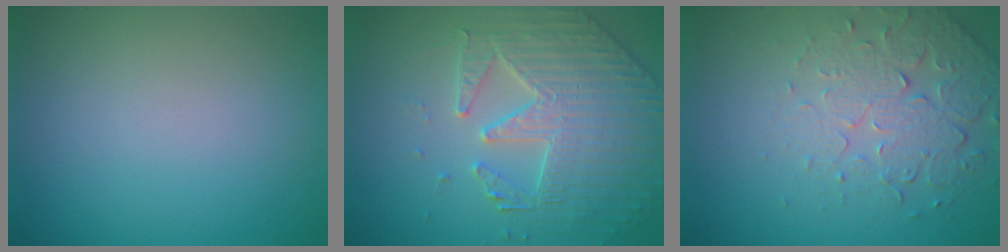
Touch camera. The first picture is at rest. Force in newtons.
{"total": 4.4, "press": 4.4, "slide": 0.3}
{"total": 5.0, "press": 3.4, "slide": 3.7}